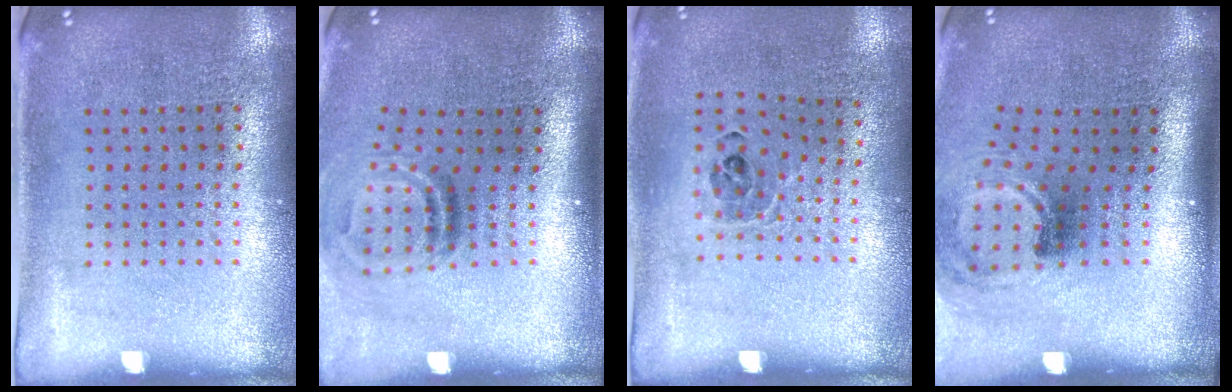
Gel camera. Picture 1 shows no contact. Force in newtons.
{"total": 2.0, "press": 1.1, "slide": 1.6}
{"total": 0.9, "press": 0.8, "slide": 0.3}
{"total": 1.9, "press": 1.2, "slide": 1.5}